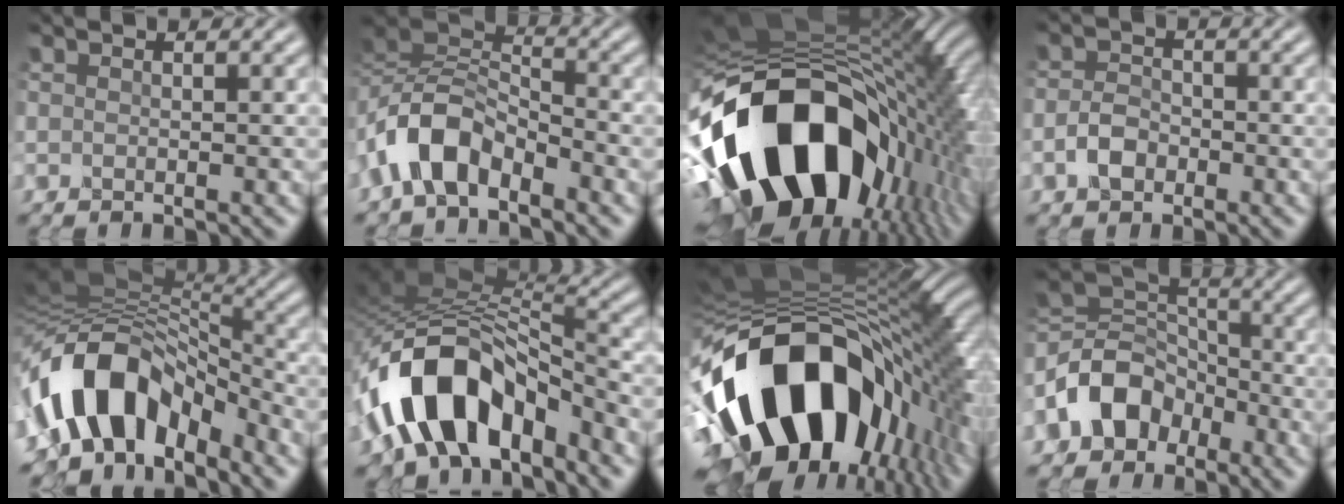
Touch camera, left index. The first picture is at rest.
{"total": 6.0, "force": [-3.5, 3.1, 3.9], "torque": [-0.075, 0.011, -0.077]}
{"total": 18.5, "force": [-5.7, 11.3, 13.5], "torque": [-0.243, -0.006, -0.101]}
{"total": 2.1, "force": [-1.2, 1.3, 1.2], "torque": [-0.024, 0.010, -0.027]}
{"total": 10.9, "force": [-5.3, 6.3, 7.1], "torque": [-0.120, 0.023, -0.096]}
{"total": 11.4, "force": [-5.5, 6.2, 7.8], "torque": [-0.134, 0.020, -0.102]}
{"total": 18.3, "force": [-5.8, 10.8, 13.6], "torque": [-0.248, -0.017, -0.091]}
{"total": 7.0, "force": [-3.6, 5.0, 3.3], "torque": [-0.055, 0.015, -0.079]}